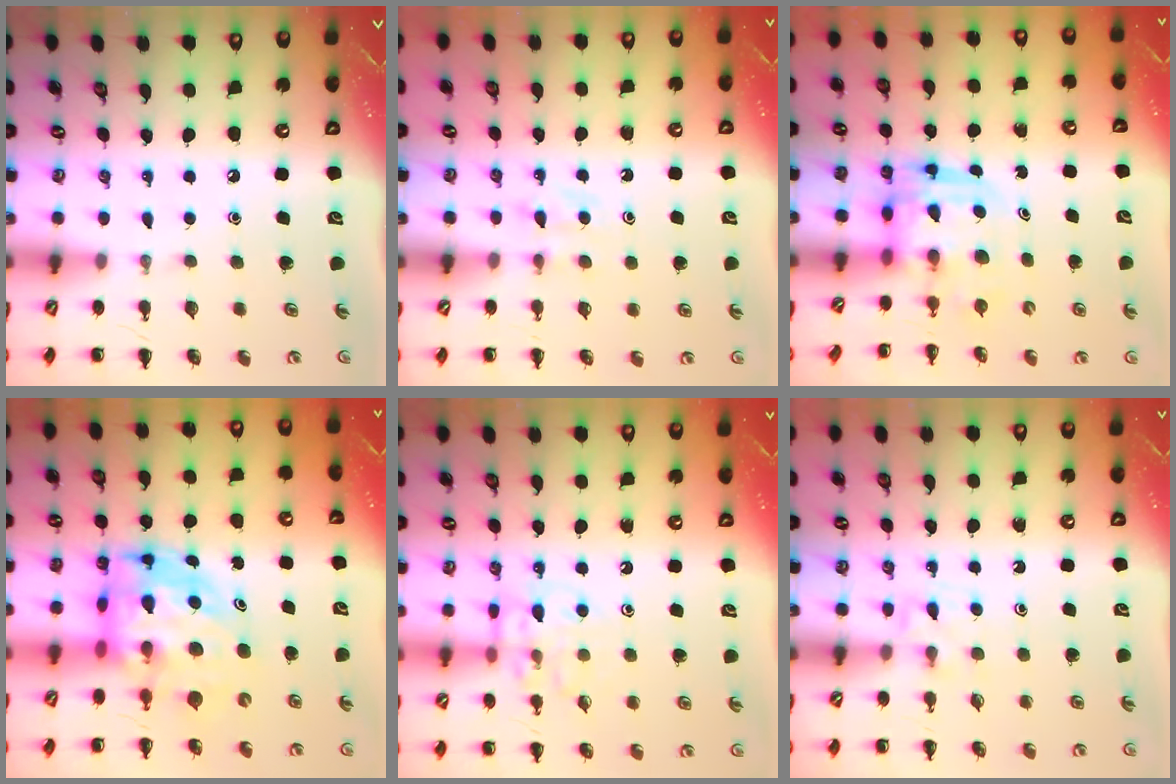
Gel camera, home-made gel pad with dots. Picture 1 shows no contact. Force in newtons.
{"total": 3.7, "press": 3.6, "slide": 1.2}
{"total": 3.3, "press": 3.3, "slide": 0.3}
{"total": 7.2, "press": 7.0, "slide": 1.9}
{"total": 11.1, "press": 11.0, "slide": 1.2}
{"total": 4.6, "press": 4.3, "slide": 1.6}